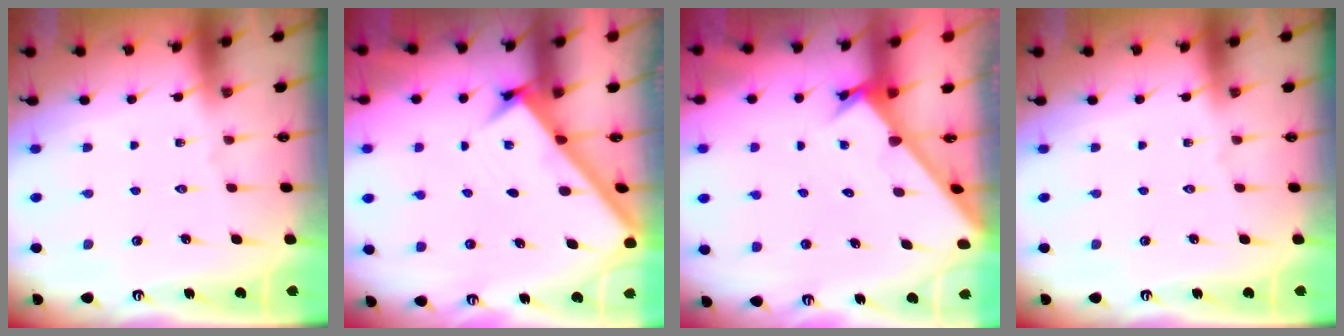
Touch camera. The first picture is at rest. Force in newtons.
{"total": 2.7, "press": 2.7, "slide": 0.3}
{"total": 2.4, "press": 2.4, "slide": 0.2}
{"total": 0.0}